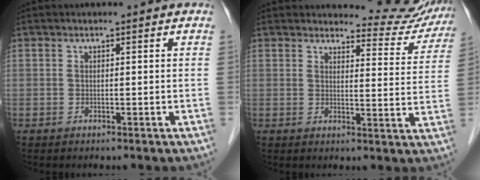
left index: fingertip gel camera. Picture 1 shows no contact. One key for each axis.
{"total": 9.9, "fx": 9.8, "fy": 1.6, "fz": -0.4, "tx": 0.022, "ty": -0.042, "tz": 0.098}